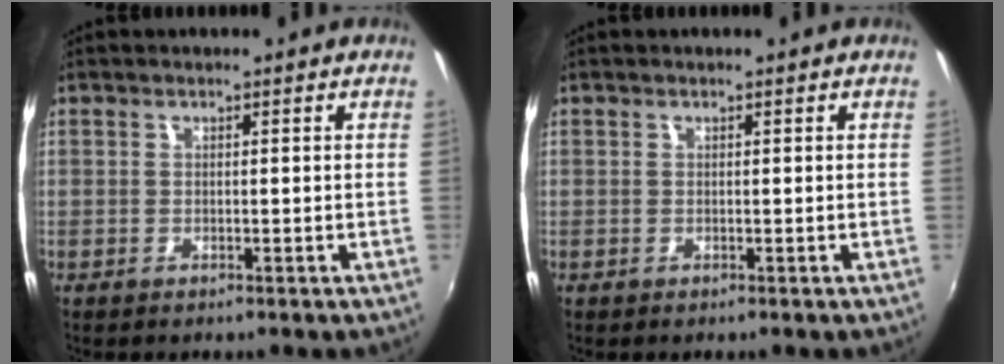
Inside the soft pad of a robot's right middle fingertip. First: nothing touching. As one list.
[{"total": 0.0}]